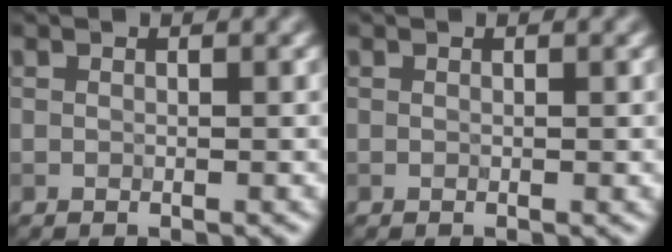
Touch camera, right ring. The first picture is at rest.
{"total": 0.0}